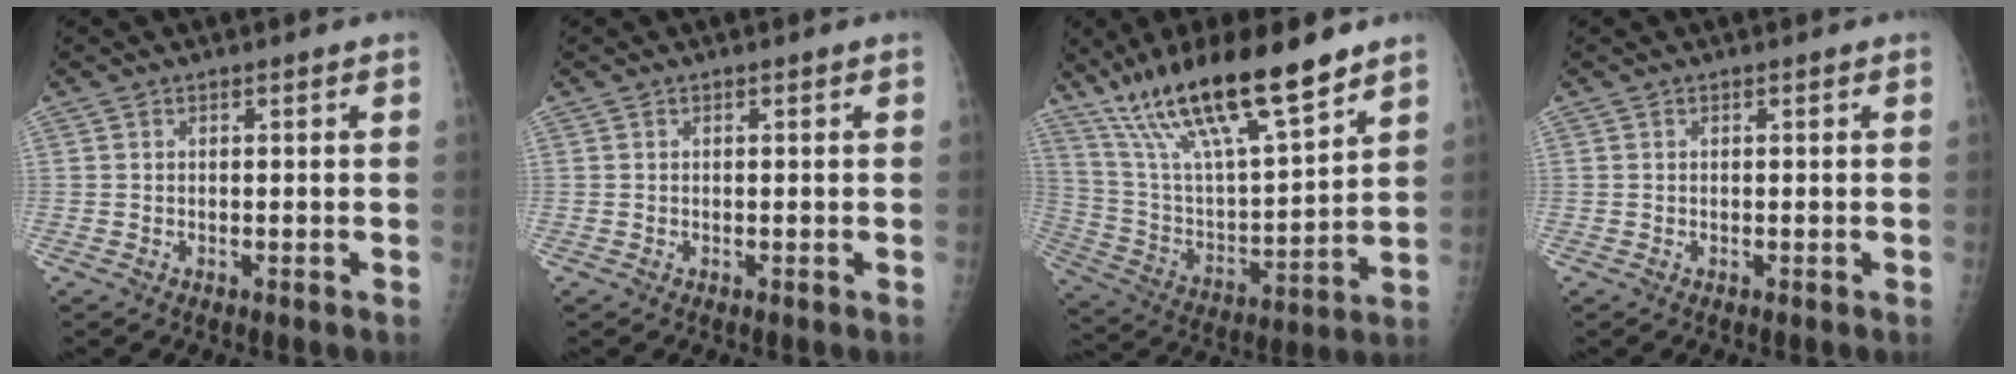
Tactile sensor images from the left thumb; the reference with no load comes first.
{"total": 0.0}
{"total": 22.8, "force": [15.9, 4.6, 15.7], "torque": [-0.268, -0.052, 0.291]}
{"total": 0.0}